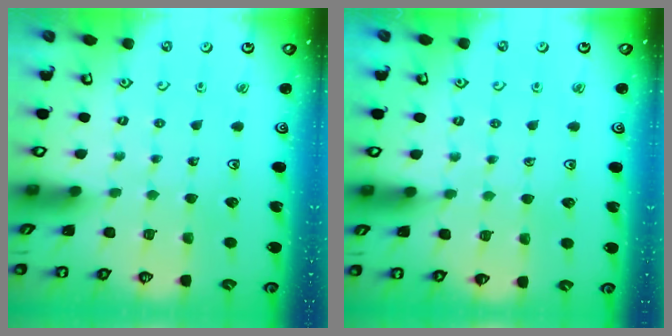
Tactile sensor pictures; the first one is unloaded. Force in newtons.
{"total": 5.0, "press": 4.9, "slide": 1.0}